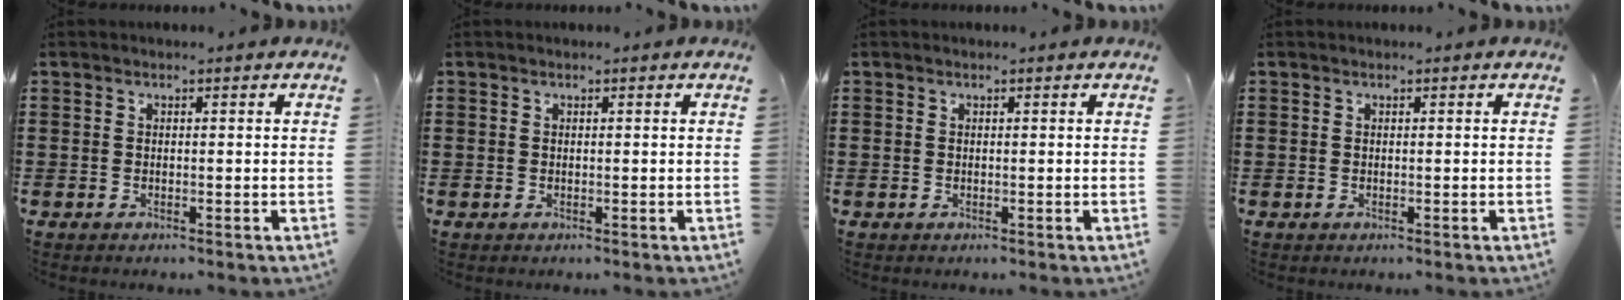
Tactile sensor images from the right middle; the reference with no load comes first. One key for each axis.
{"total": 0.0}
{"total": 0.0}
{"total": 0.0}